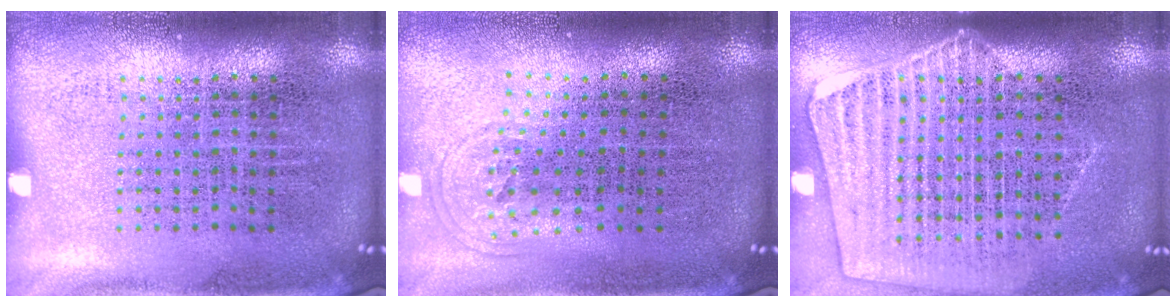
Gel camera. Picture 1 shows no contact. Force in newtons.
{"total": 0.9, "press": 0.6, "slide": 0.7}
{"total": 1.7, "press": 1.6, "slide": 0.7}